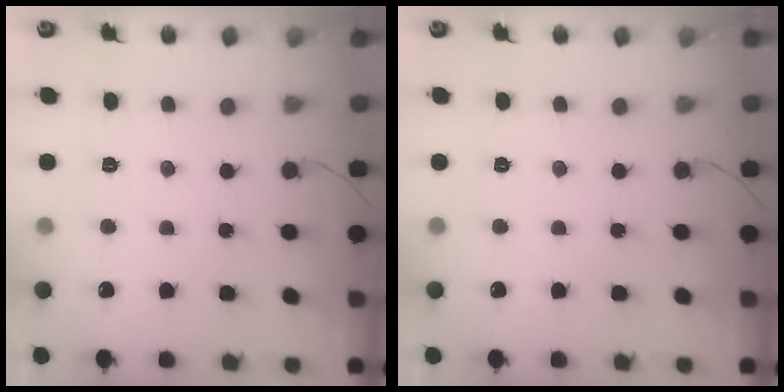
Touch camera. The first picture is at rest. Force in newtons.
{"total": 0.0}